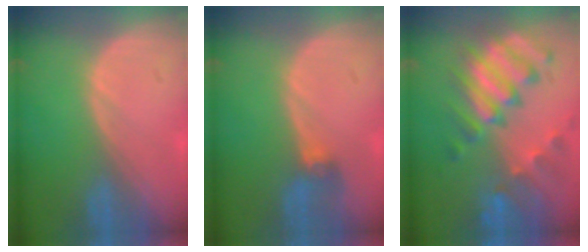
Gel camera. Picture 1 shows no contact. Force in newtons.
{"total": 2.8, "press": 2.6, "slide": 1.1}
{"total": 11.3, "press": 9.7, "slide": 5.7}